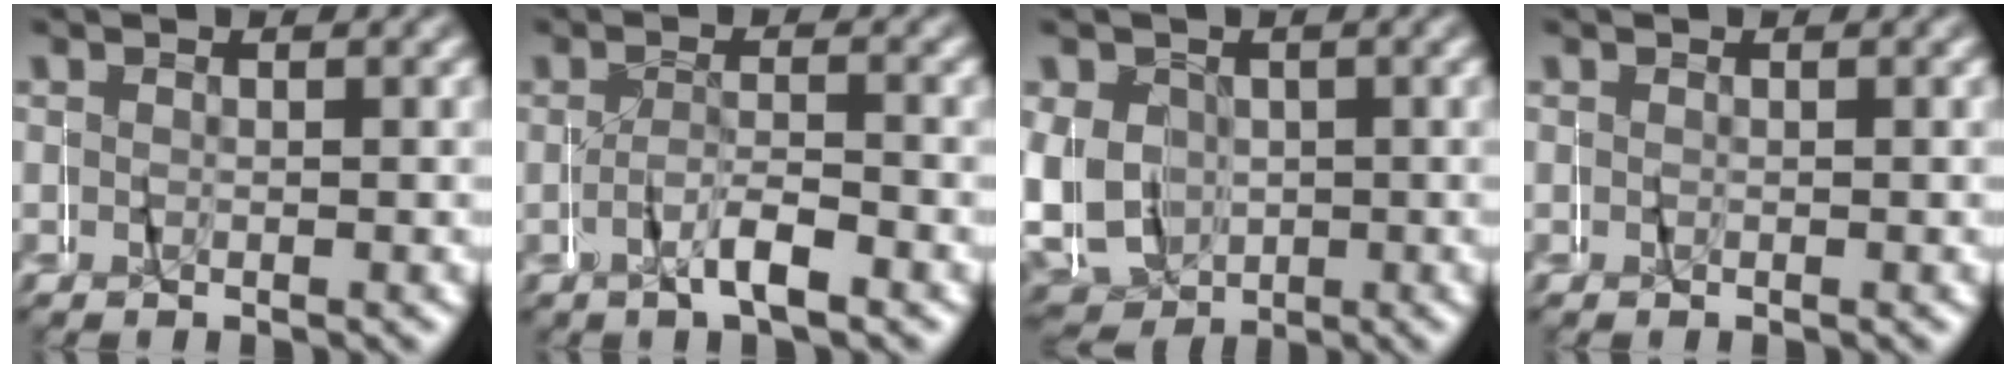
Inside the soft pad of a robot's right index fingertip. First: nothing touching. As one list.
[{"total": 2.9, "force": [-1.7, 1.1, 2.1], "torque": [-0.049, 0.004, -0.032]}, {"total": 11.2, "force": [-0.9, 10.5, 3.7], "torque": [-0.105, -0.042, -0.005]}, {"total": 0.0}]